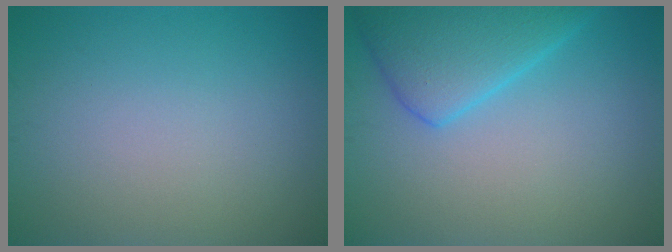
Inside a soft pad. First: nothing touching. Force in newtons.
{"total": 5.4, "press": 5.4, "slide": 0.3}